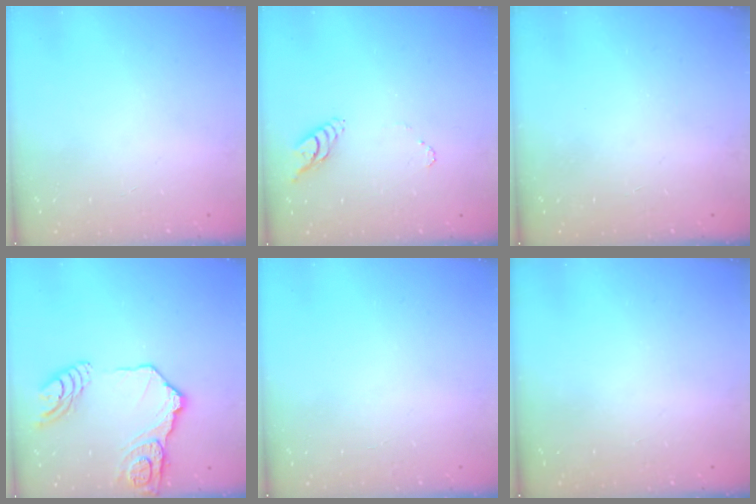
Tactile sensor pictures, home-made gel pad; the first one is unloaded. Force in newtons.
{"total": 7.8, "press": 7.7, "slide": 0.8}
{"total": 0.0}
{"total": 15.9, "press": 15.8, "slide": 1.8}
{"total": 1.8, "press": 1.8, "slide": 0.1}
{"total": 0.0}